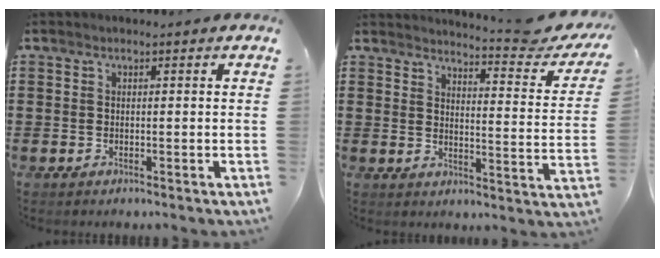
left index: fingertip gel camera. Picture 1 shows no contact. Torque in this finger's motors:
{"motor_torque": [-0.39, -1.75, 0.52, 0.02]}